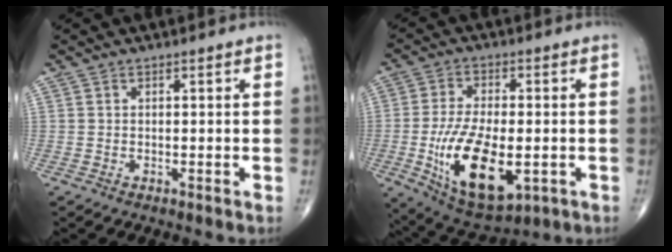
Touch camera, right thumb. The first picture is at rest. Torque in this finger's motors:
{"motor_torque": [-0.06, 1.25, 1.37, -0.06, 0.44]}